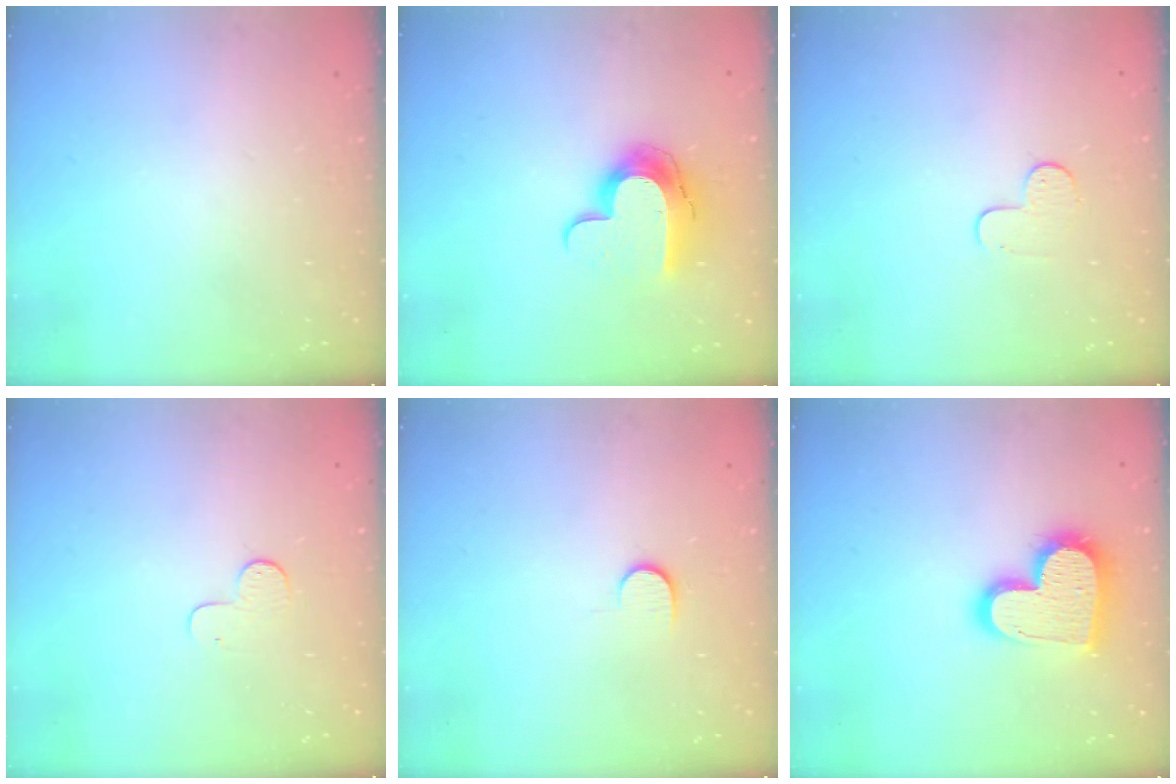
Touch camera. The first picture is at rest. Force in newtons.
{"total": 12.0, "press": 11.9, "slide": 0.9}
{"total": 4.5, "press": 4.5, "slide": 0.5}
{"total": 4.8, "press": 4.7, "slide": 0.5}
{"total": 5.6, "press": 5.6, "slide": 0.6}
{"total": 17.5, "press": 17.4, "slide": 1.3}